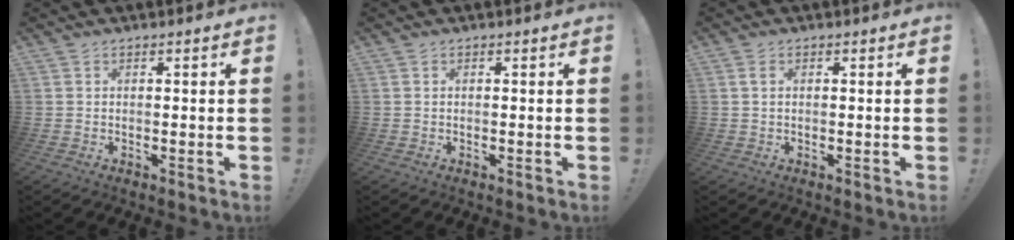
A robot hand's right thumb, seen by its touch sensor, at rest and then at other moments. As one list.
[{"total": 0.0}, {"total": 1.4, "force": [0.5, 0.8, 1.1], "torque": [-0.027, 0.005, 0.009]}]